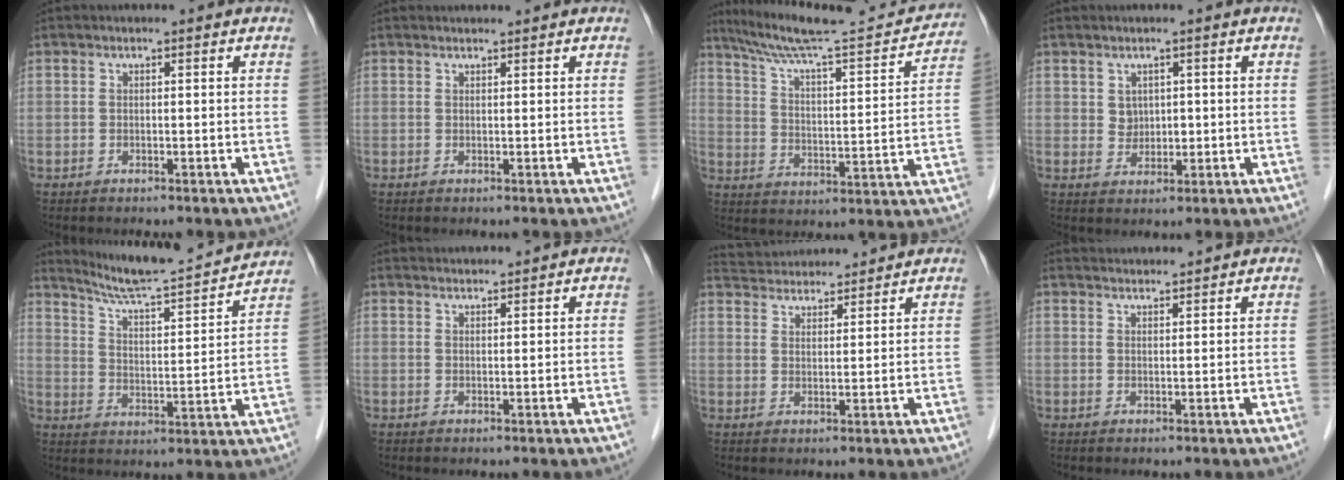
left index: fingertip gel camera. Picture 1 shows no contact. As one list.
[{"total": 0.9, "force": [0.9, -0.1, 0.1], "torque": [-0.005, 0.007, 0.019]}, {"total": 20.3, "force": [18.8, 0.9, 7.5], "torque": [-0.124, -0.021, 0.272]}, {"total": 2.2, "force": [0.7, 1.9, 0.8], "torque": [-0.019, -0.002, 0.018]}, {"total": 15.8, "force": [14.9, -0.4, 5.2], "torque": [-0.095, -0.012, 0.221]}, {"total": 3.0, "force": [3.0, -0.2, 0.2], "torque": [-0.005, 0.022, 0.054]}, {"total": 10.1, "force": [9.8, 1.6, 2.2], "torque": [-0.044, 0.030, 0.153]}, {"total": 4.0, "force": [4.0, -0.1, 0.4], "torque": [-0.011, 0.024, 0.067]}]